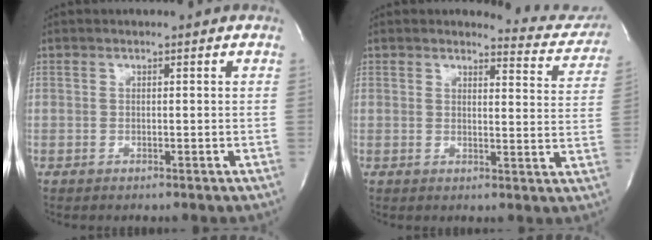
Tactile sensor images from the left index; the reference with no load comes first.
{"total": 8.0, "force": [7.9, 1.3, -0.2], "torque": [0.020, -0.057, 0.066]}